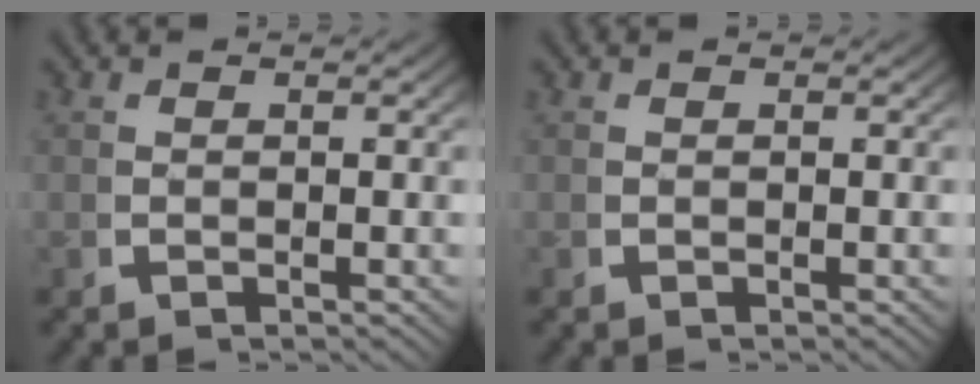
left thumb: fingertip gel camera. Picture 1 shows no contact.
{"total": 0.0}